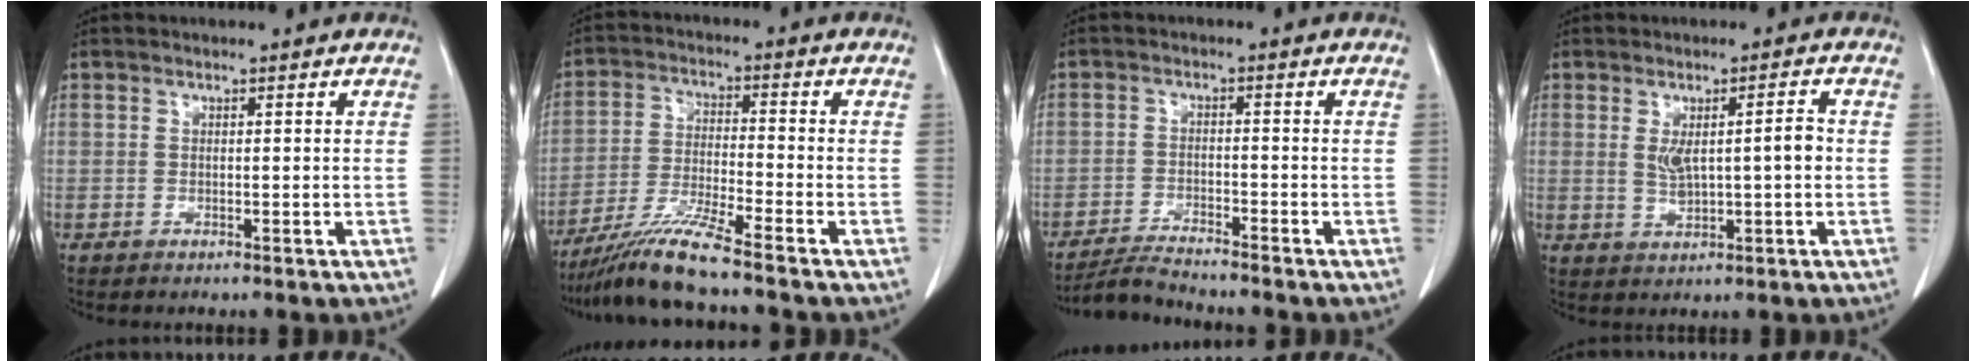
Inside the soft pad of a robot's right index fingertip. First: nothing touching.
{"total": 8.7, "force": [-7.2, -1.6, 4.7], "torque": [-0.094, -0.029, -0.138]}
{"total": 4.7, "force": [-4.5, -0.9, 0.8], "torque": [-0.016, -0.021, -0.085]}
{"total": 5.2, "force": [0.3, 1.3, 5.0], "torque": [-0.084, 0.010, 0.013]}